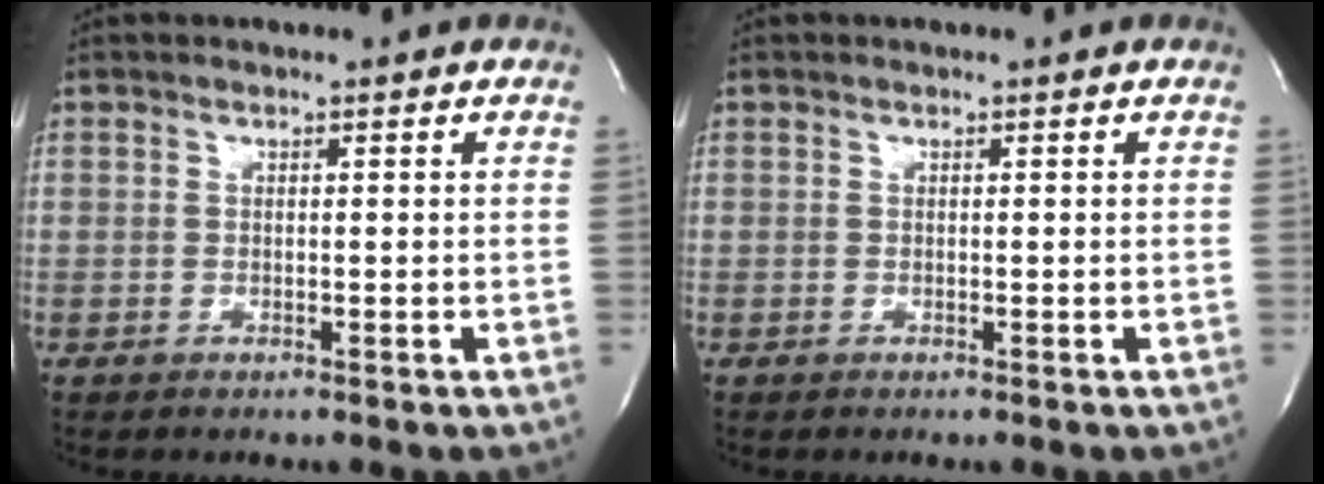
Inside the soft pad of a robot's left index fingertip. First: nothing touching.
{"total": 0.0}